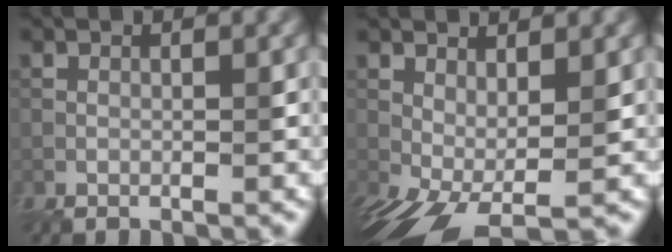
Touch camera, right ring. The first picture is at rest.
{"total": 6.4, "force": [-1.0, 3.1, 5.5], "torque": [-0.105, -0.023, -0.001]}